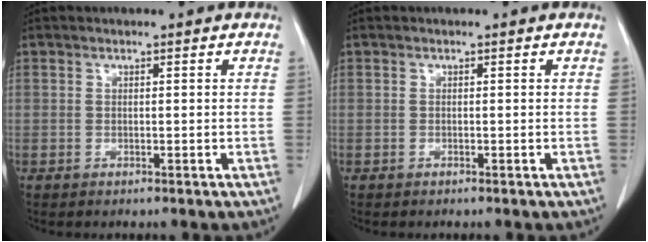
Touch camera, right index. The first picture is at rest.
{"total": 0.0}